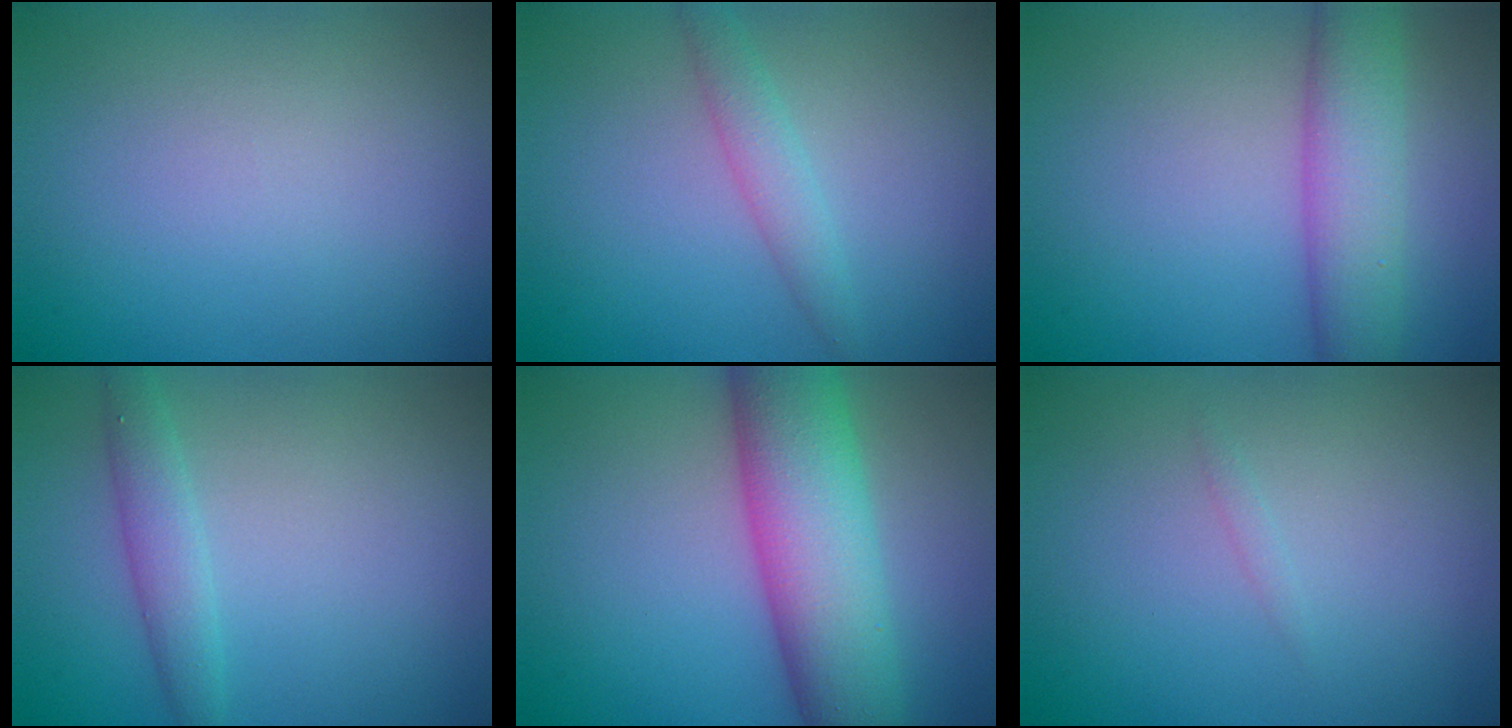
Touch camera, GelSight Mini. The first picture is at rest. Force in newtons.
{"total": 2.1, "press": 2.1, "slide": 0.1}
{"total": 5.5, "press": 5.5, "slide": 0.4}
{"total": 2.3, "press": 2.3, "slide": 0.1}
{"total": 9.9, "press": 9.9, "slide": 0.3}
{"total": 0.5, "press": 0.5, "slide": 0.0}